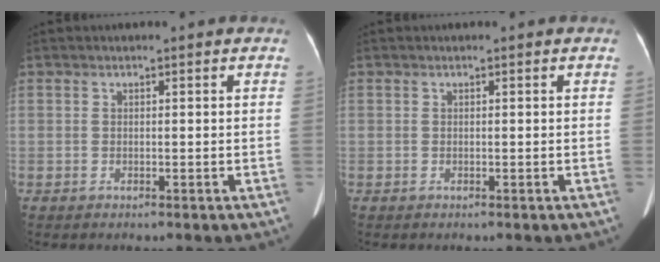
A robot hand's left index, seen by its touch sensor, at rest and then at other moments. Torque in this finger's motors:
{"motor_torque": [0.00, 0.00, 0.00, 0.00]}